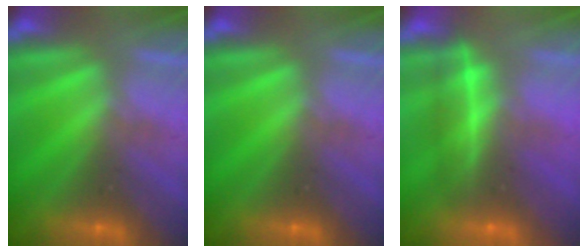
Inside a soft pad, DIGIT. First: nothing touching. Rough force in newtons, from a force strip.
{"total": 0.0}
{"total": 2.0}